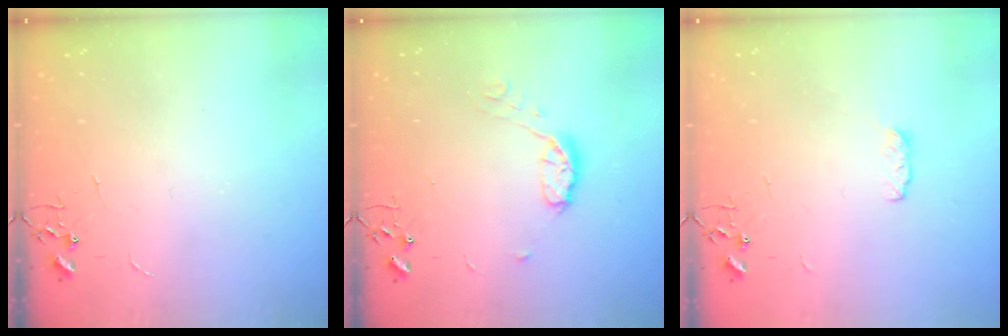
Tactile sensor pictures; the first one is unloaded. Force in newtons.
{"total": 7.6, "press": 7.6, "slide": 0.5}
{"total": 3.7, "press": 3.6, "slide": 0.6}